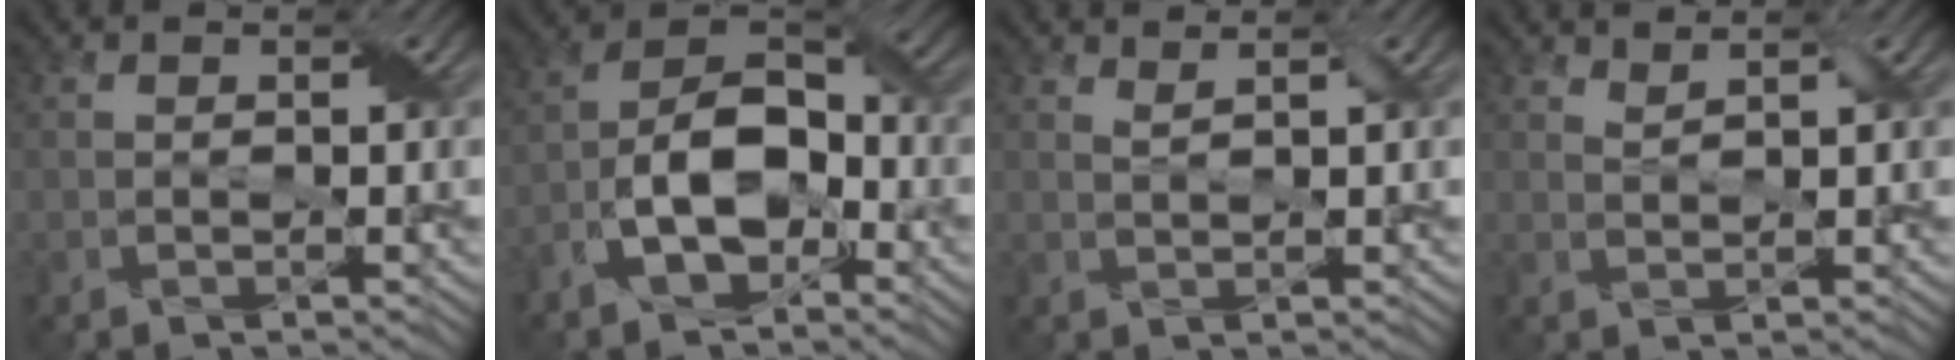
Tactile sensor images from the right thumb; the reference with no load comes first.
{"total": 9.2, "force": [-3.5, 5.0, 6.8], "torque": [-0.127, 0.012, -0.077]}
{"total": 1.4, "force": [1.2, 0.0, 0.8], "torque": [-0.020, 0.002, 0.024]}
{"total": 1.8, "force": [1.5, 0.1, 0.9], "torque": [-0.023, 0.002, 0.034]}